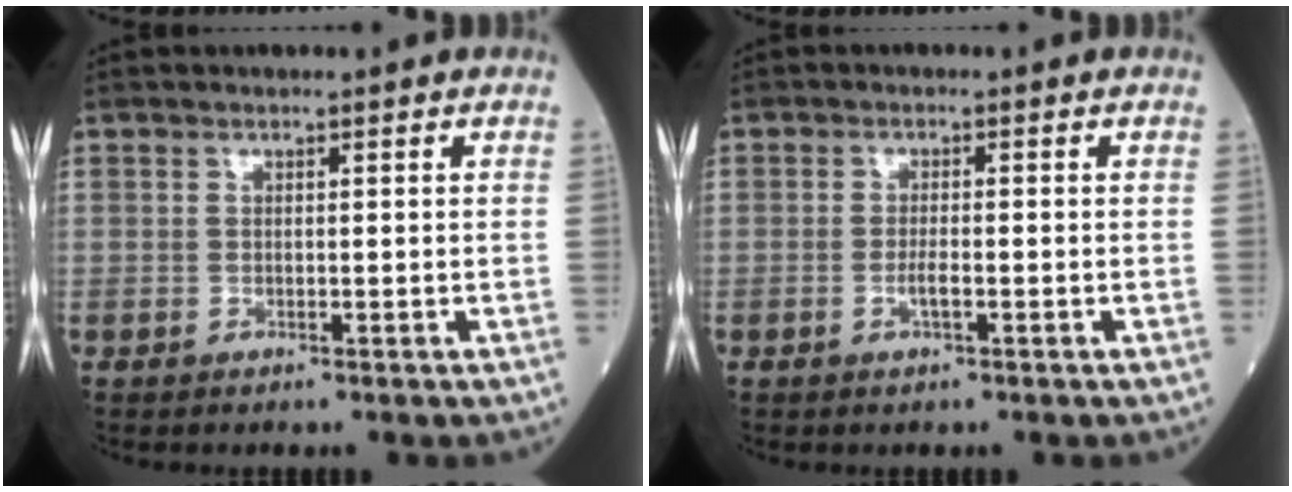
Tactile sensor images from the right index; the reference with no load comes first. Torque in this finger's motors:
{"motor_torque": [0.19, -0.05, 0.19, 0.05]}